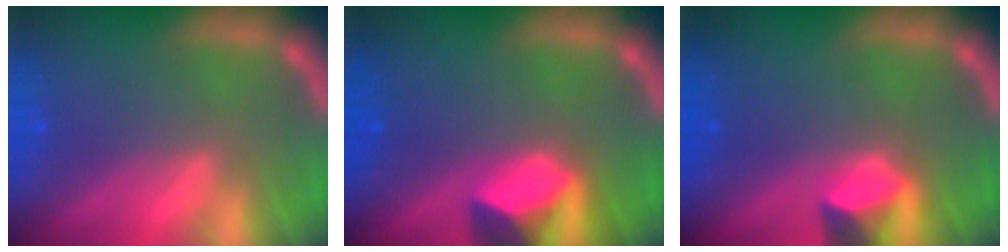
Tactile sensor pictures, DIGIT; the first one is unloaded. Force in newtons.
{"total": 4.9}
{"total": 3.0}